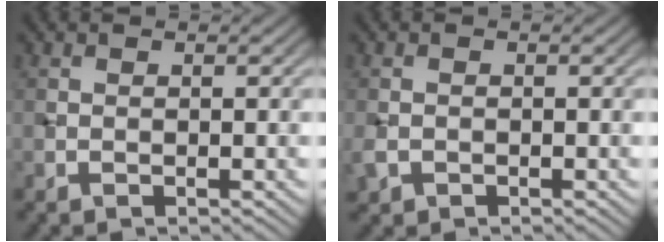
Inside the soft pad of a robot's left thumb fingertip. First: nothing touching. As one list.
[{"total": 1.7, "force": [-0.7, 1.3, 0.8], "torque": [-0.021, -0.008, -0.016]}]